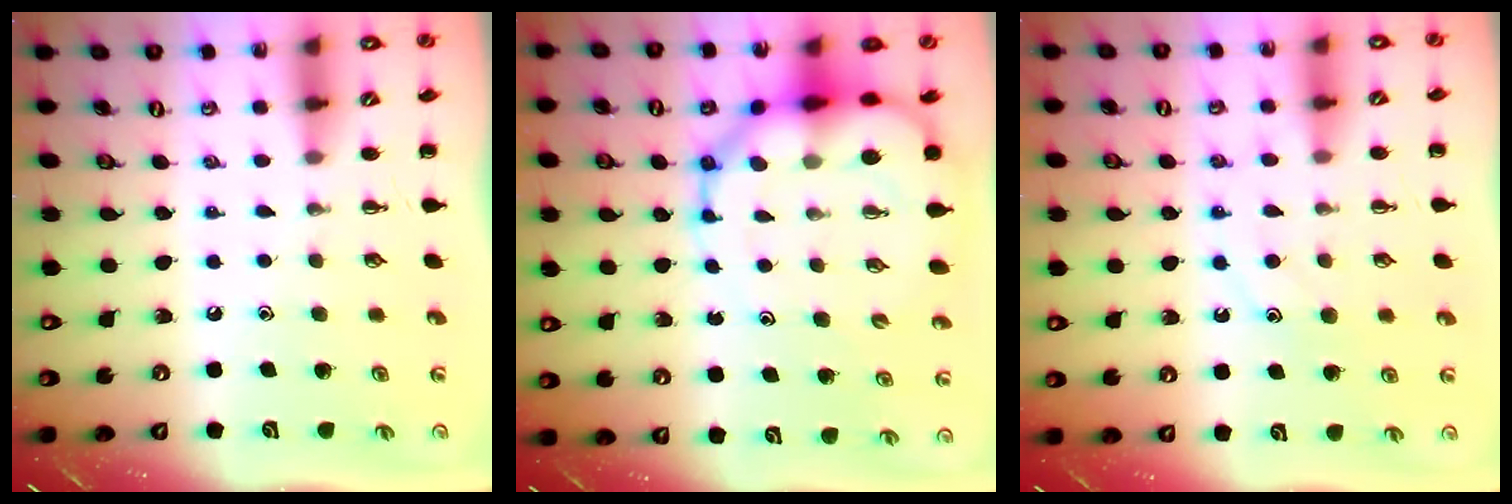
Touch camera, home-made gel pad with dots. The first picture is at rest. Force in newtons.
{"total": 14.1, "press": 13.6, "slide": 3.9}
{"total": 10.3, "press": 10.3, "slide": 0.7}